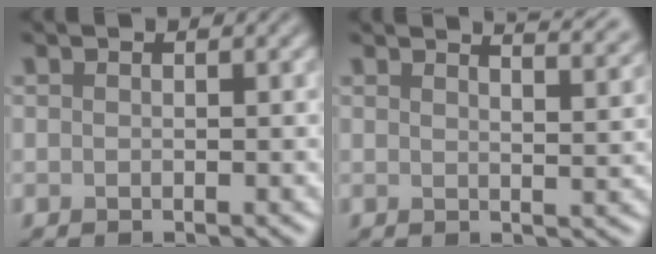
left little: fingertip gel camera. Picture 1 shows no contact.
{"total": 5.7, "force": [4.6, 1.7, 2.9], "torque": [-0.014, 0.035, 0.028]}